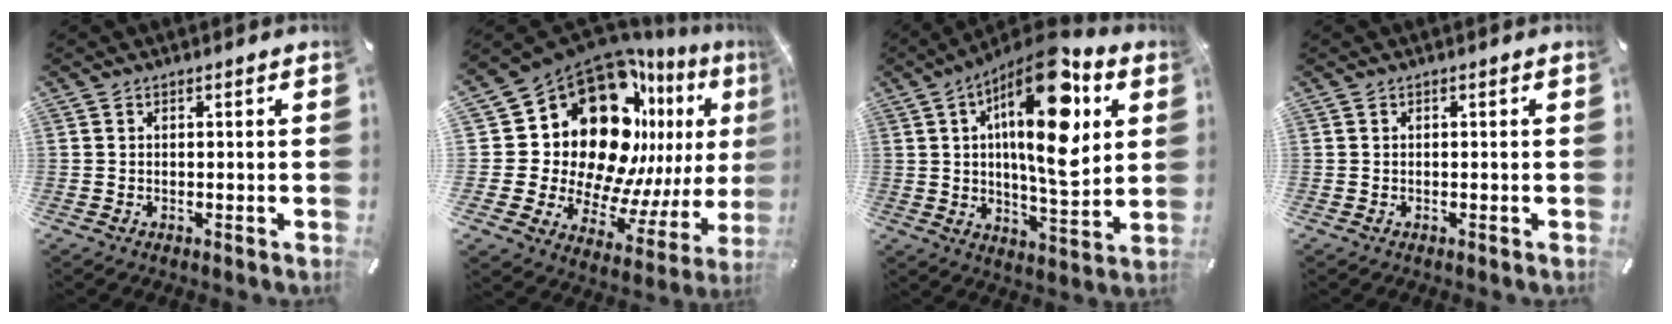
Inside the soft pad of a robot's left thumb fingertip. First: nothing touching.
{"total": 27.2, "force": [11.2, 17.9, 17.2], "torque": [-0.285, -0.120, 0.237]}
{"total": 22.9, "force": [8.0, 8.3, 19.8], "torque": [-0.331, -0.041, 0.112]}
{"total": 0.0}